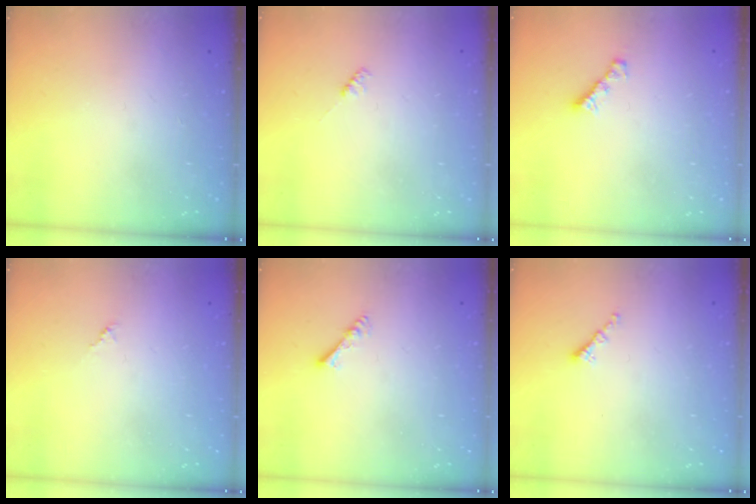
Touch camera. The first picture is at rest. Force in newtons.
{"total": 2.3, "press": 2.2, "slide": 0.5}
{"total": 3.5, "press": 3.5, "slide": 0.3}
{"total": 0.0}
{"total": 2.7, "press": 2.7, "slide": 0.4}
{"total": 1.3, "press": 1.2, "slide": 0.5}